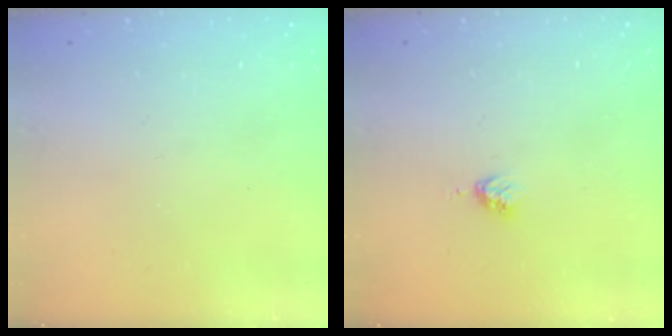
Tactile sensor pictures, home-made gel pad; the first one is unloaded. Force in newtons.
{"total": 2.9, "press": 2.8, "slide": 0.4}